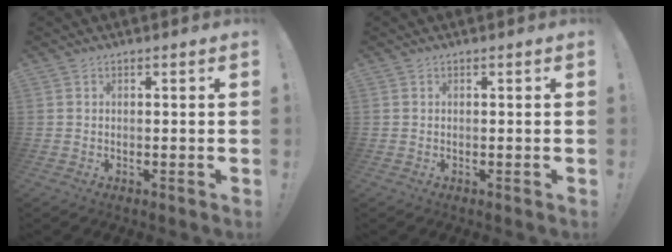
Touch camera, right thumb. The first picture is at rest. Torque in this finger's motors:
{"motor_torque": [0.00, 0.00, 0.00, 0.00, 0.00]}